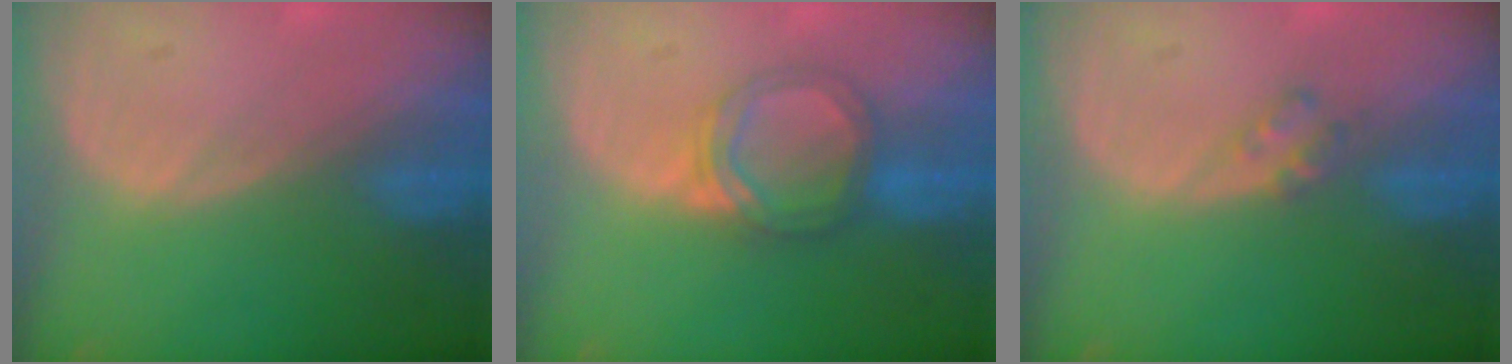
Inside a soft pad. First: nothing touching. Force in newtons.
{"total": 5.3, "press": 5.0, "slide": 1.9}
{"total": 2.0, "press": 2.0, "slide": 0.2}